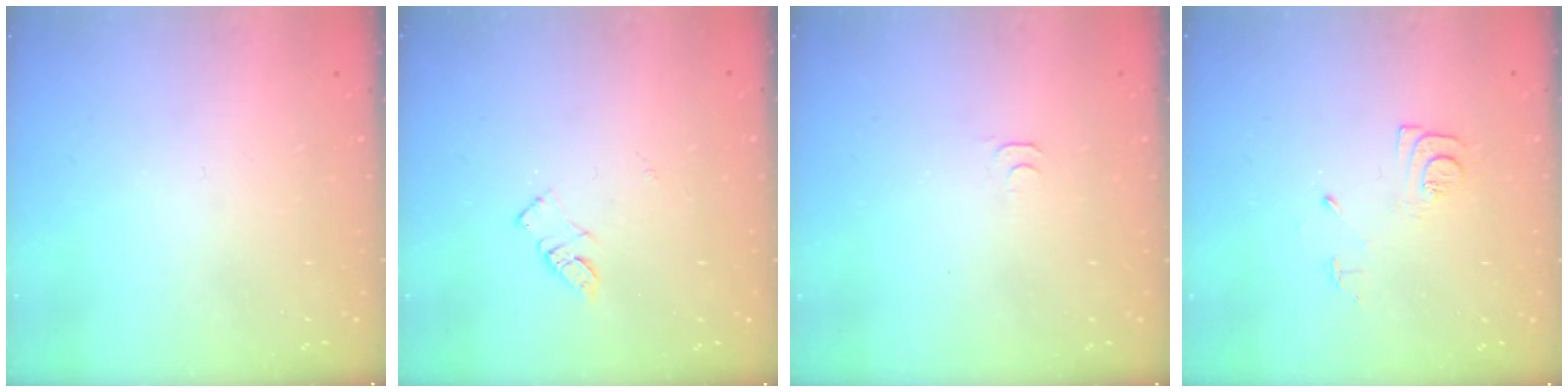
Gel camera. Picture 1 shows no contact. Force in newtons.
{"total": 5.6, "press": 5.6, "slide": 0.8}
{"total": 2.8, "press": 2.7, "slide": 0.5}
{"total": 8.4, "press": 8.3, "slide": 0.8}